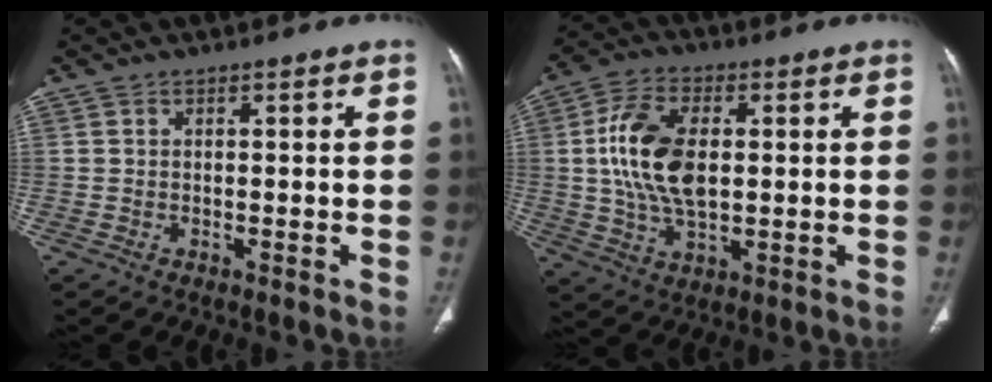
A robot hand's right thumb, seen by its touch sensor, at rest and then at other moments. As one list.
[{"total": 13.8, "force": [1.4, 7.9, 11.3], "torque": [-0.216, 0.005, 0.026]}]